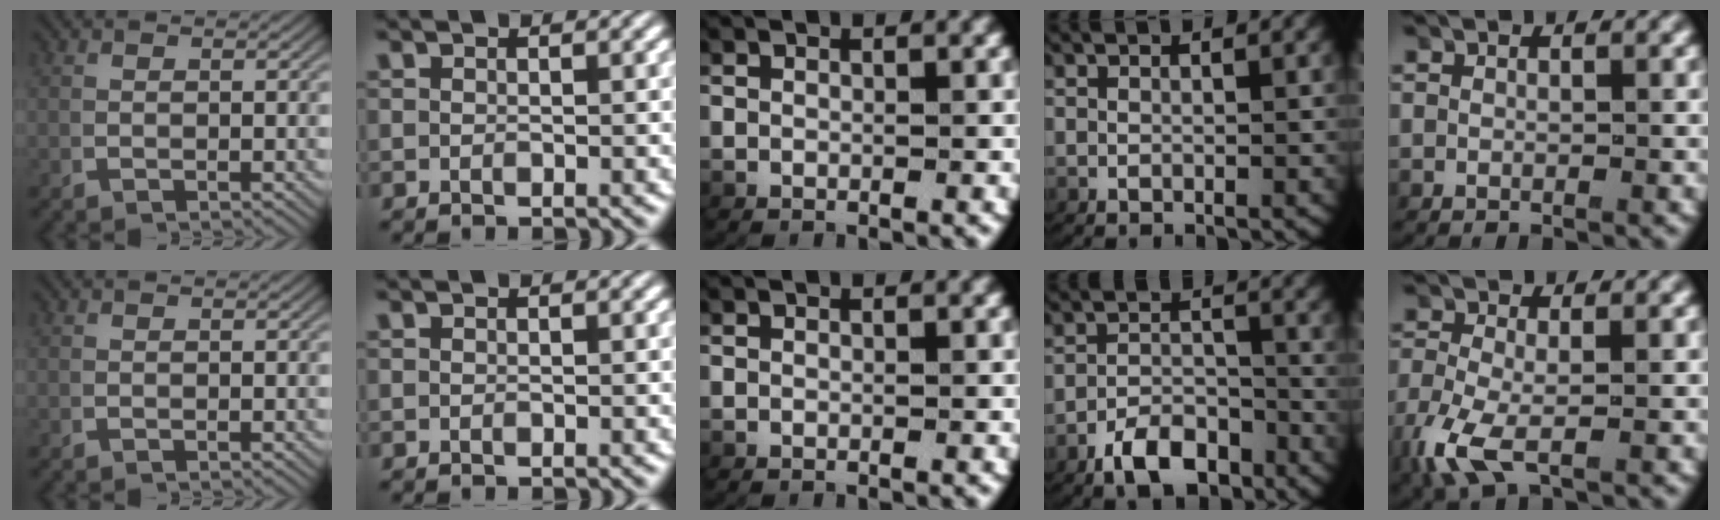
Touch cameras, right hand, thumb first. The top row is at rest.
{"ring": {"total": 4.9, "force": [-3.9, 2.3, 2.0], "torque": [-0.025, -0.009, -0.067]}, "little": {"total": 3.8, "force": [-1.7, 2.2, 2.7], "torque": [-0.082, -0.020, -0.021]}}